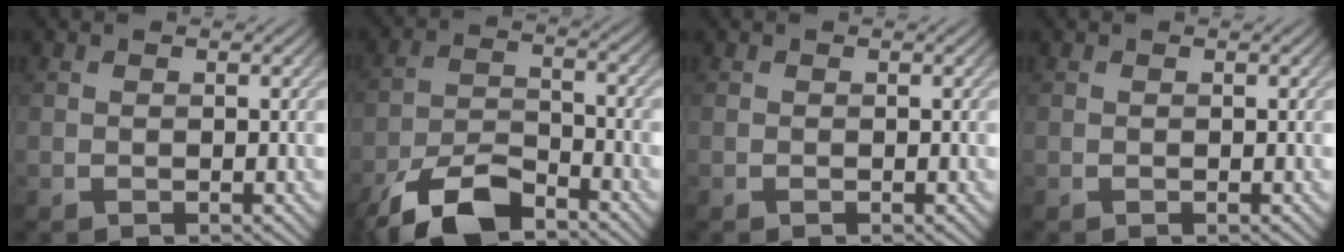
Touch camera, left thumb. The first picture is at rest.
{"total": 9.8, "force": [-7.3, 3.4, 5.6], "torque": [-0.102, -0.003, -0.150]}
{"total": 0.0}
{"total": 0.0}